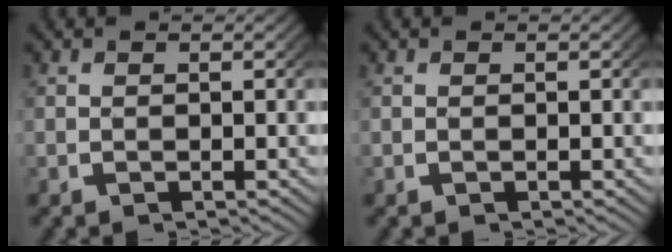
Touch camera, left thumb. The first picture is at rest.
{"total": 0.0}